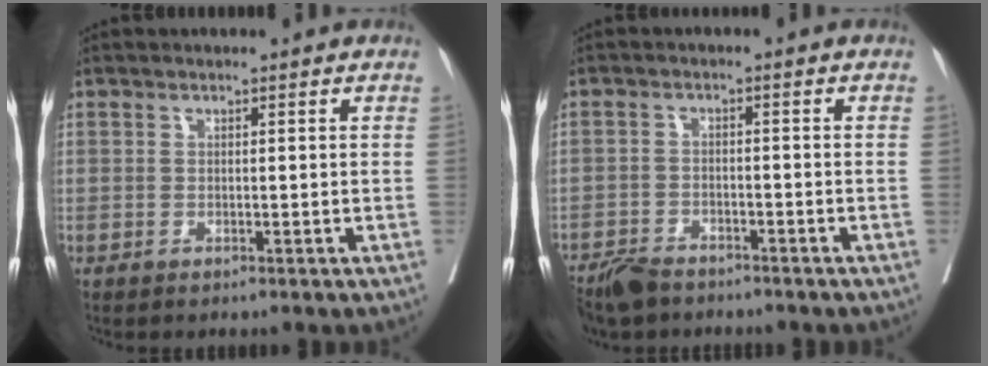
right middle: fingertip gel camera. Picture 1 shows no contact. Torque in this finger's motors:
{"motor_torque": [-0.23, -0.48, 0.12, 0.02]}